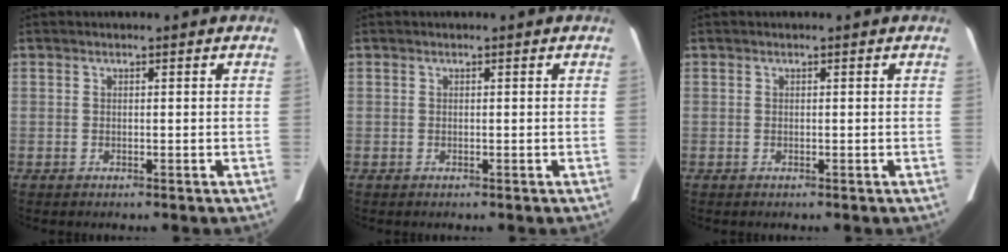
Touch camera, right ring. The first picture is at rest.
{"total": 0.0}
{"total": 0.0}